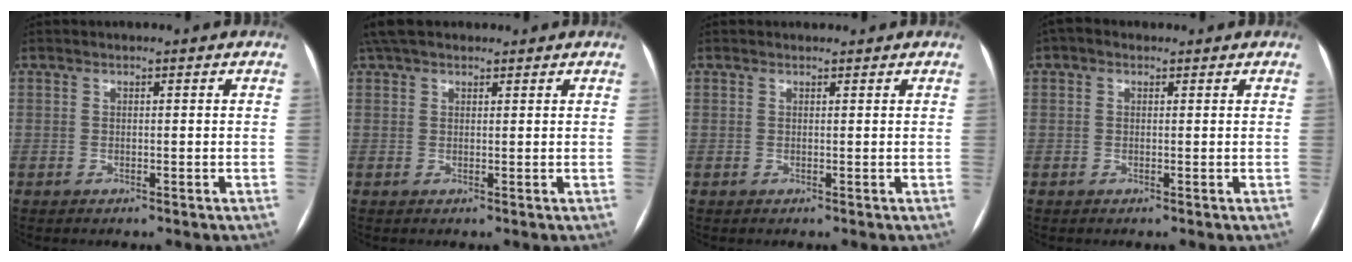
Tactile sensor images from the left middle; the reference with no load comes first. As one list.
[{"total": 6.1, "force": [4.9, 2.5, 2.6], "torque": [-0.046, 0.039, 0.089]}, {"total": 0.8, "force": [0.8, 0.3, 0.0], "torque": [-0.009, 0.008, 0.013]}, {"total": 1.7, "force": [0.9, 1.2, 0.8], "torque": [-0.022, 0.021, 0.012]}]